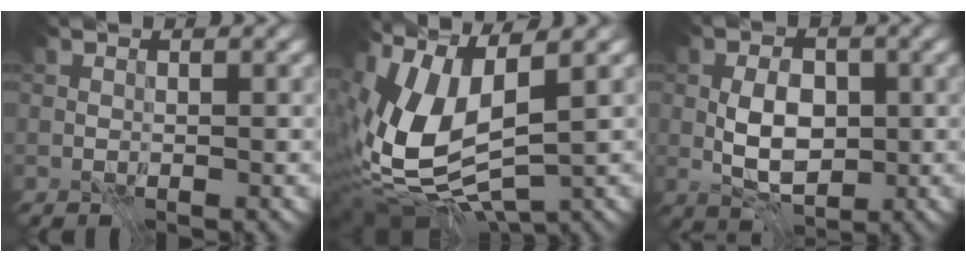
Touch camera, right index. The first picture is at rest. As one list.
[{"total": 11.2, "force": [0.5, 5.5, 9.8], "torque": [-0.227, -0.013, 0.007]}, {"total": 4.8, "force": [-1.0, 2.7, 3.8], "torque": [-0.067, -0.003, -0.023]}]